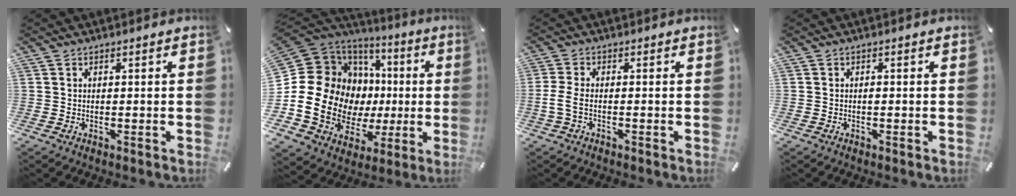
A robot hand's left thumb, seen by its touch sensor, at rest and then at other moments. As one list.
[{"total": 22.2, "force": [0.1, 17.4, 13.8], "torque": [-0.284, -0.027, 0.033]}, {"total": 3.9, "force": [-1.1, 1.3, 3.5], "torque": [-0.081, -0.004, -0.022]}, {"total": 0.7, "force": [-0.2, 0.3, 0.6], "torque": [-0.013, -0.003, -0.003]}]